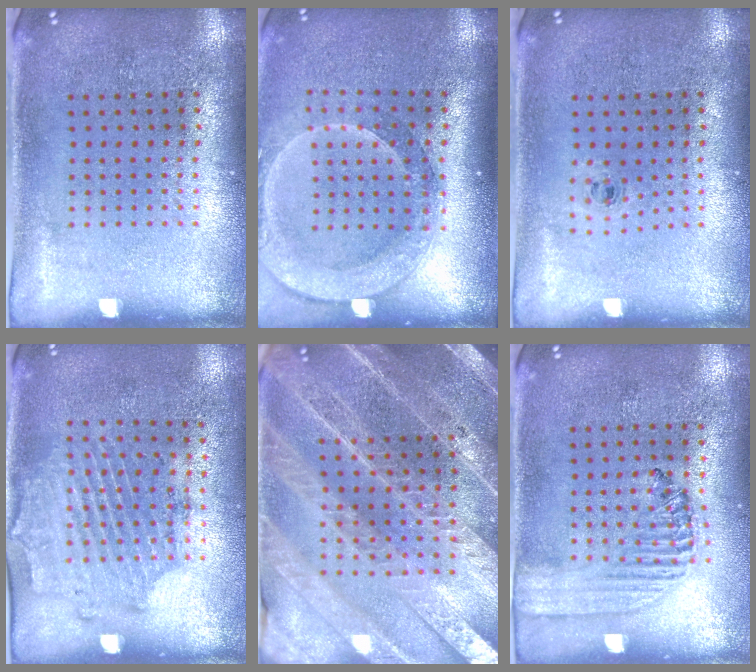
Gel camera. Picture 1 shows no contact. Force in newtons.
{"total": 2.3, "press": 1.8, "slide": 1.4}
{"total": 0.6, "press": 0.3, "slide": 0.5}
{"total": 1.7, "press": 1.3, "slide": 1.1}
{"total": 4.4, "press": 3.9, "slide": 2.0}
{"total": 1.4, "press": 1.2, "slide": 0.6}